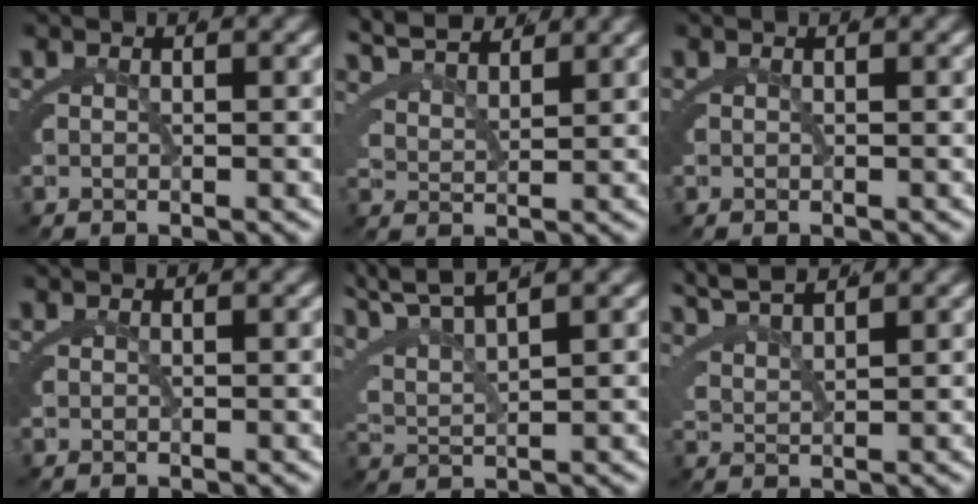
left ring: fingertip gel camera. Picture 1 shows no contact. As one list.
[{"total": 3.9, "force": [3.7, -0.1, 1.3], "torque": [-0.023, 0.004, 0.070]}, {"total": 0.0}, {"total": 0.0}, {"total": 4.4, "force": [3.2, 1.6, 2.5], "torque": [-0.063, 0.003, 0.061]}, {"total": 3.7, "force": [3.5, -0.4, 1.1], "torque": [-0.024, 0.007, 0.067]}]